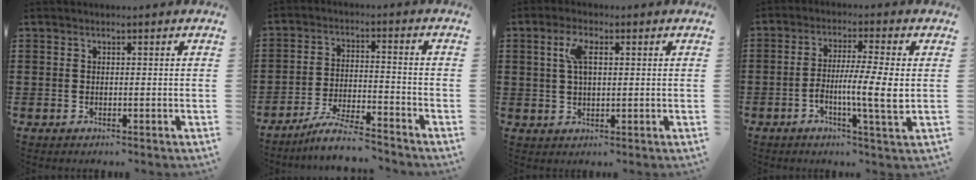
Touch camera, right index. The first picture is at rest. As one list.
[{"total": 6.1, "force": [-5.7, 0.1, 2.2], "torque": [-0.050, -0.005, -0.110]}, {"total": 4.5, "force": [1.2, 1.8, 3.9], "torque": [-0.084, 0.011, 0.018]}, {"total": 7.5, "force": [-1.3, 0.3, 7.3], "torque": [-0.128, -0.003, -0.026]}]